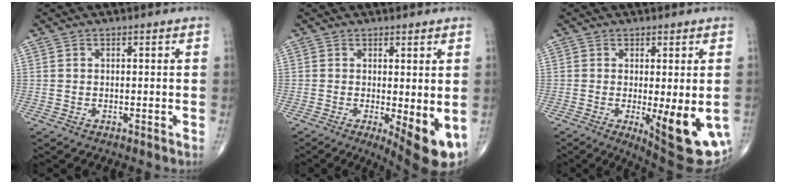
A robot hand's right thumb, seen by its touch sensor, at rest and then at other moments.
{"total": 8.9, "force": [-1.4, 2.8, 8.4], "torque": [-0.110, -0.021, -0.010]}
{"total": 13.3, "force": [-3.0, 3.9, 12.4], "torque": [-0.147, -0.026, -0.026]}